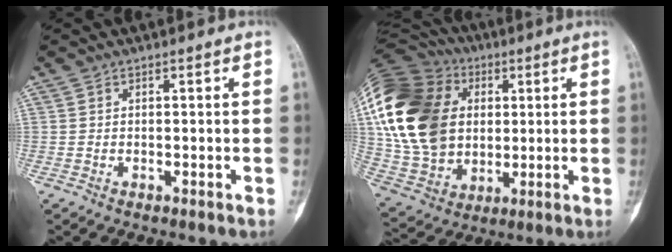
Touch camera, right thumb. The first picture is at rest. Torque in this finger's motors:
{"motor_torque": [-0.59, 2.72, 2.31, 0.46, 0.58]}